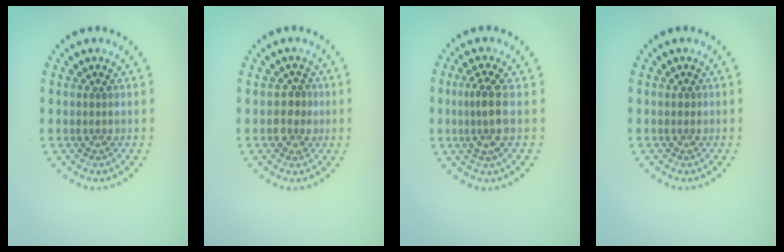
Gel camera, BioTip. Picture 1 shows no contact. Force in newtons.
{"total": 2.1, "press": 2.0, "slide": 0.8}
{"total": 2.6, "press": 2.4, "slide": 1.2}
{"total": 0.7, "press": 0.7, "slide": 0.1}